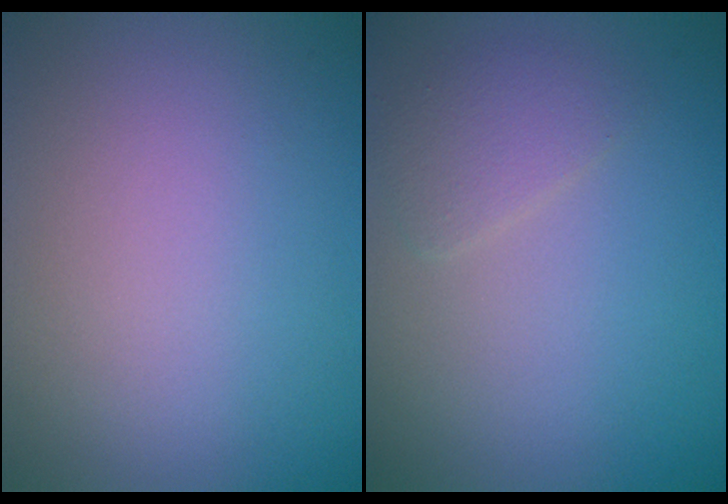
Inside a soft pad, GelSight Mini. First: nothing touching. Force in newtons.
{"total": 1.7, "press": 1.7, "slide": 0.1}